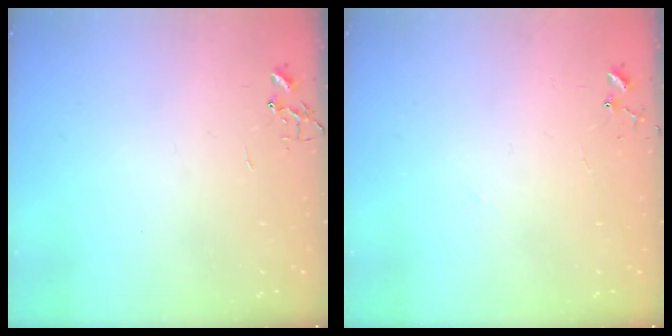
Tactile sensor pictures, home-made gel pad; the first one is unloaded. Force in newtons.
{"total": 5.7, "press": 5.7, "slide": 0.5}